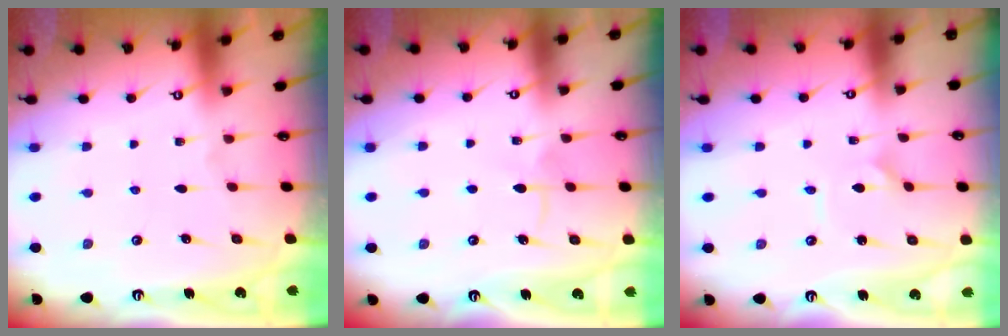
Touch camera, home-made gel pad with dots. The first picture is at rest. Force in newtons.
{"total": 5.9, "press": 5.8, "slide": 0.6}
{"total": 1.0, "press": 1.0, "slide": 0.0}